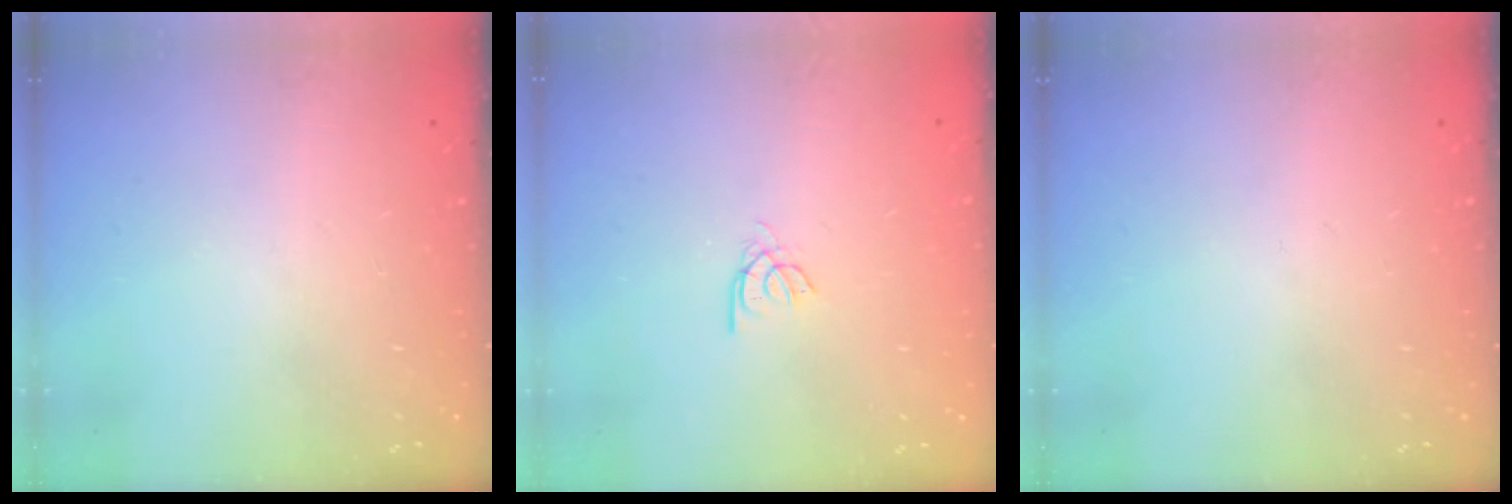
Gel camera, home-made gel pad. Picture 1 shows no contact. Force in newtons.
{"total": 2.2, "press": 2.1, "slide": 0.4}
{"total": 0.0}